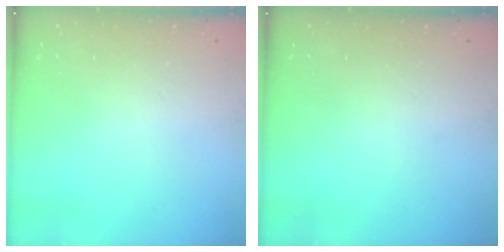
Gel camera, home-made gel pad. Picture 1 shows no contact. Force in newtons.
{"total": 0.0}